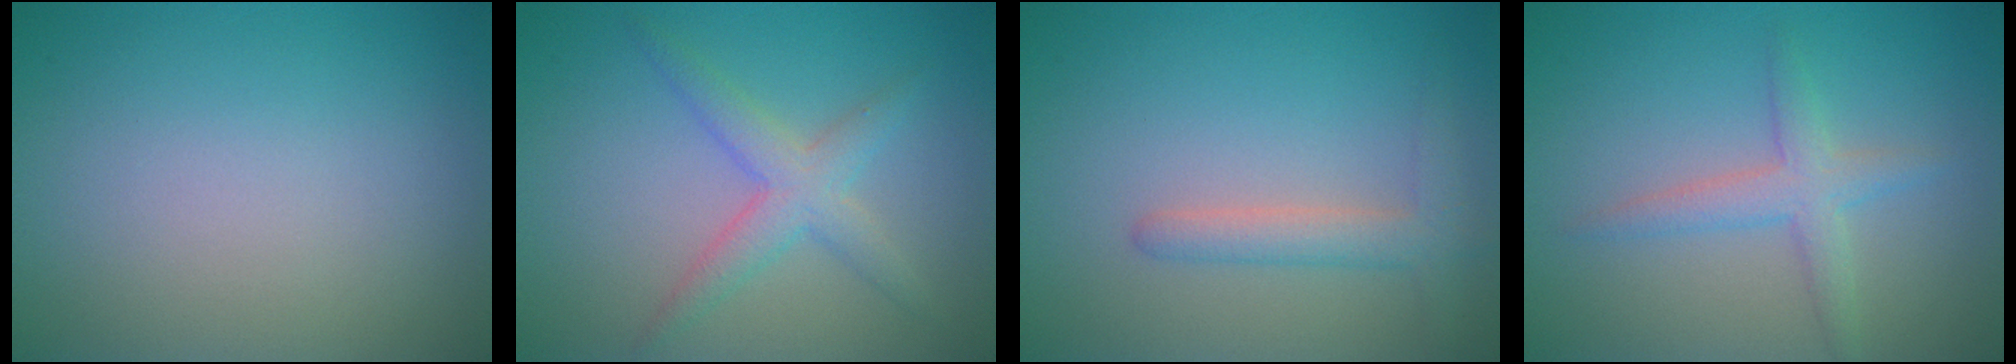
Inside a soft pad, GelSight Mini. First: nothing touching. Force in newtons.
{"total": 2.4, "press": 2.4, "slide": 0.1}
{"total": 2.4, "press": 2.4, "slide": 0.3}
{"total": 2.5, "press": 2.5, "slide": 0.2}